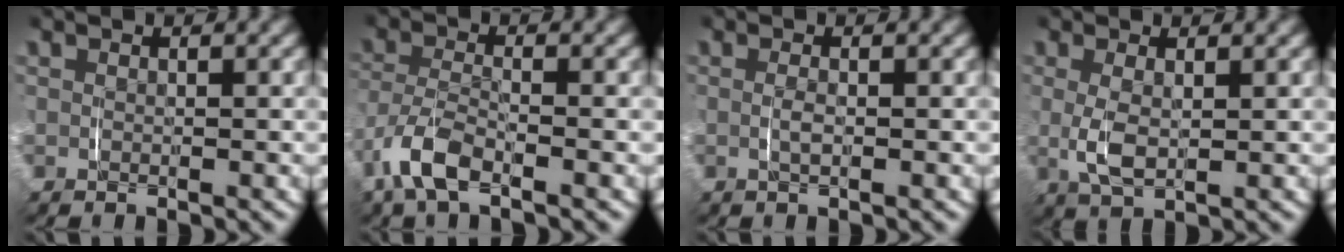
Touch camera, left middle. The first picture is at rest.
{"total": 3.5, "force": [-2.9, 0.6, 1.9], "torque": [-0.048, -0.008, -0.052]}
{"total": 0.8, "force": [-0.5, 0.0, 0.6], "torque": [-0.018, -0.005, -0.007]}
{"total": 2.4, "force": [-0.2, 0.9, 2.2], "torque": [-0.056, -0.008, 0.004]}